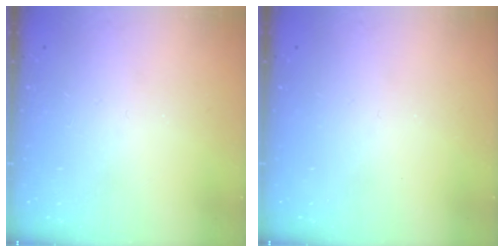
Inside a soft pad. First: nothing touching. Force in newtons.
{"total": 0.0}